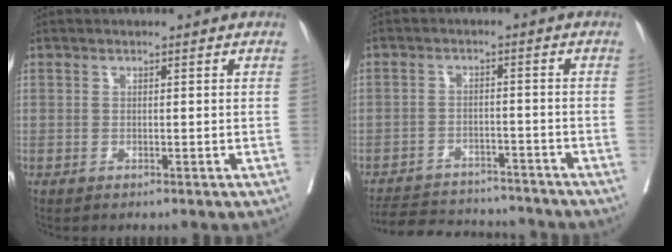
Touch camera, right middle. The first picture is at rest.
{"total": 13.8, "force": [-12.9, 3.9, 3.2], "torque": [-0.056, 0.010, -0.178]}